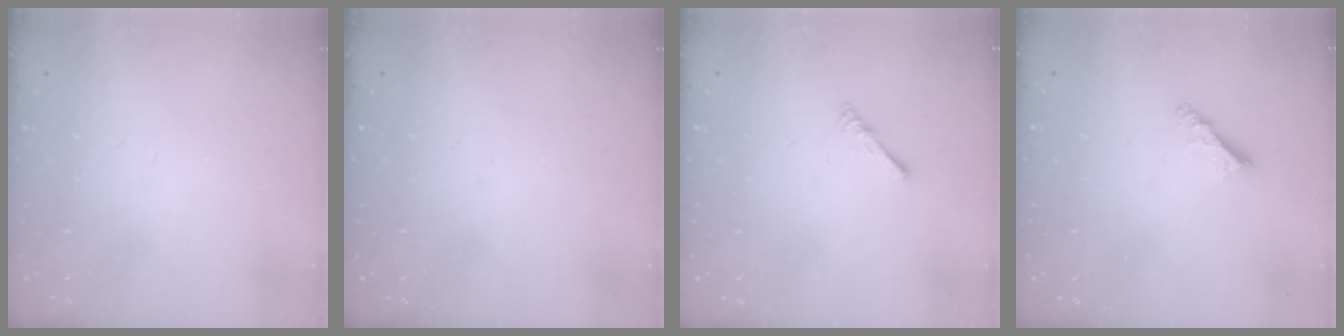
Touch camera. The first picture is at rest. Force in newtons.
{"total": 0.0}
{"total": 1.6, "press": 1.6, "slide": 0.4}
{"total": 4.2, "press": 4.1, "slide": 0.5}